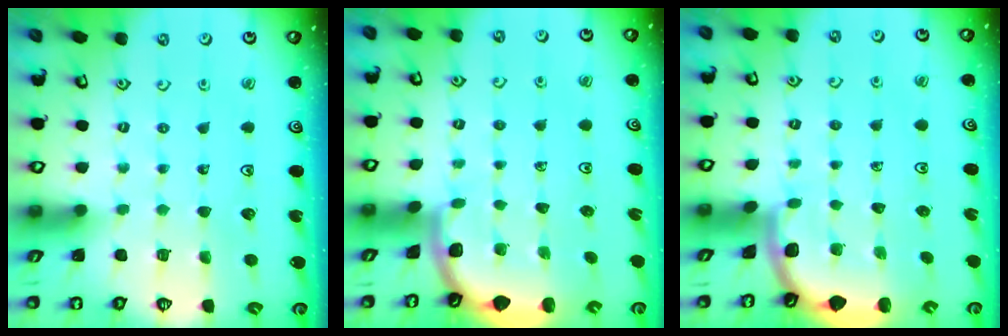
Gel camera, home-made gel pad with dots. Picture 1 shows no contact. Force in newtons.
{"total": 1.7, "press": 1.7, "slide": 0.1}
{"total": 1.9, "press": 1.9, "slide": 0.0}